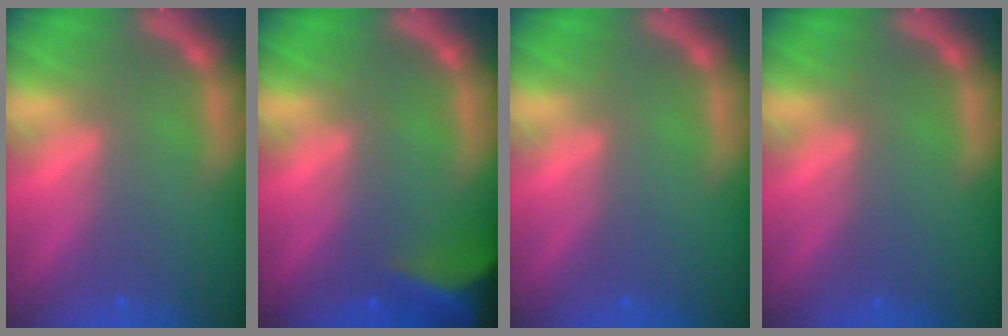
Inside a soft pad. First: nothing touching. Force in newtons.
{"total": 8.5}
{"total": 0.0}
{"total": 0.0}